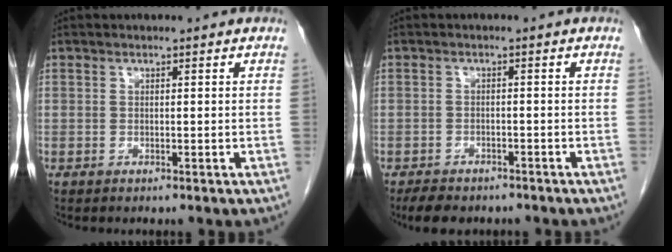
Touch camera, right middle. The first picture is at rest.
{"total": 6.2, "force": [-5.1, 2.5, 2.4], "torque": [-0.041, -0.007, -0.071]}